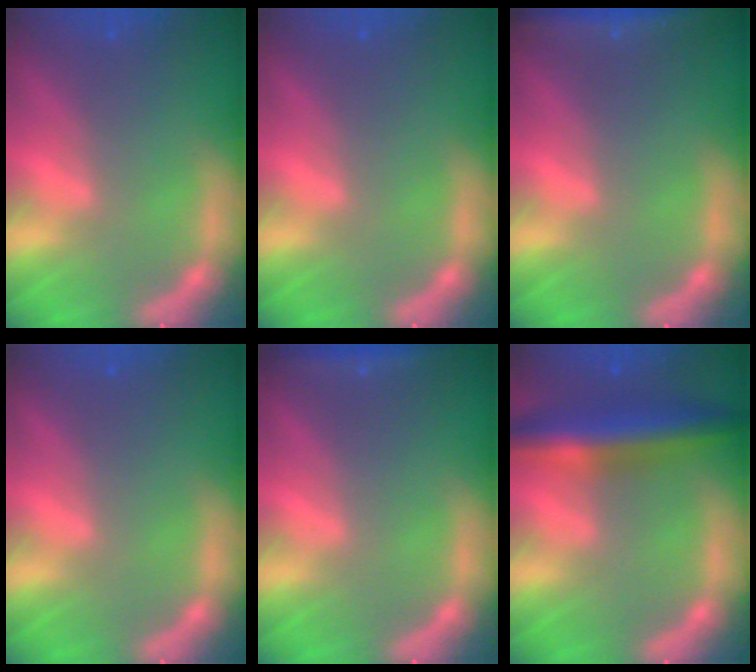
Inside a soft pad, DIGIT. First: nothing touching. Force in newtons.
{"total": 0.0}
{"total": 4.0}
{"total": 0.0}
{"total": 1.9}
{"total": 6.5}